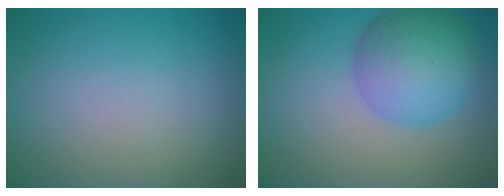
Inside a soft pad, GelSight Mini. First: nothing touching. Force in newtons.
{"total": 7.2, "press": 7.2, "slide": 0.2}